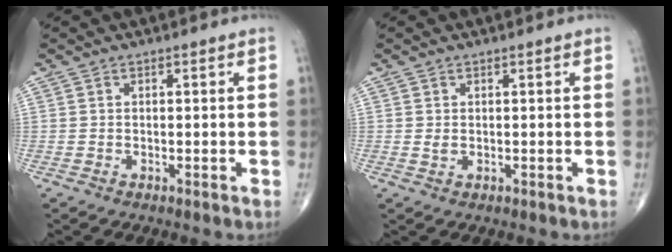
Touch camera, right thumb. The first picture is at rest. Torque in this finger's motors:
{"motor_torque": [1.73, 1.49, -0.05, -0.11, 0.05]}